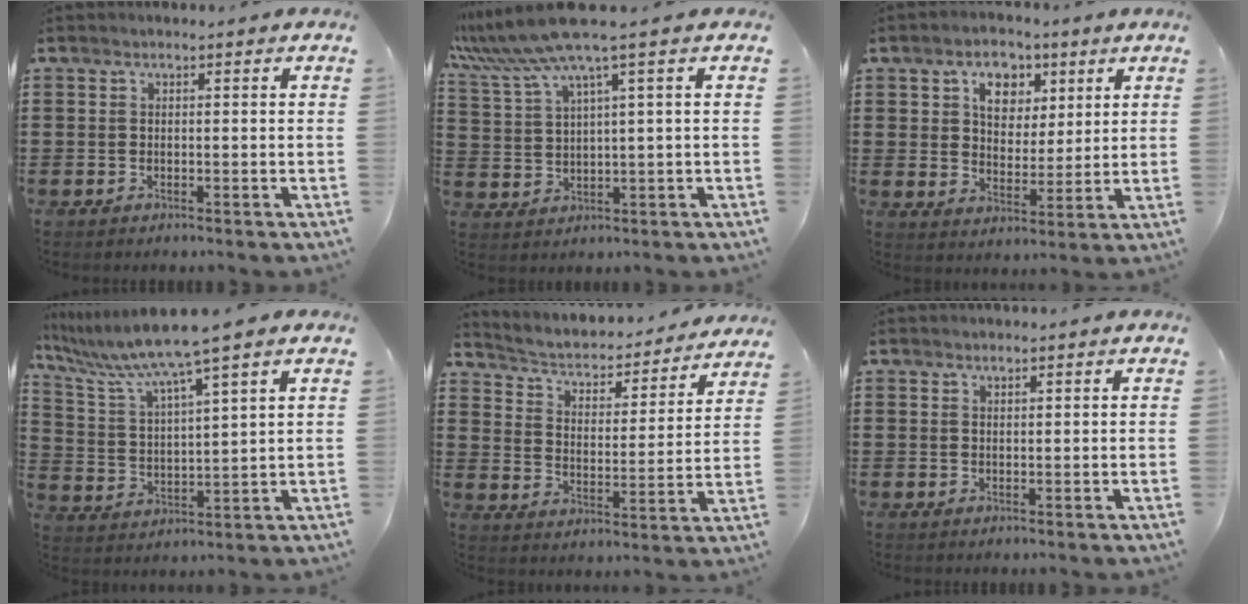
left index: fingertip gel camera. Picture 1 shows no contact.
{"total": 7.2, "force": [4.7, -0.3, 5.4], "torque": [-0.137, -0.030, 0.077]}
{"total": 6.5, "force": [3.5, 4.5, 3.1], "torque": [-0.053, 0.005, 0.056]}
{"total": 8.5, "force": [6.9, -1.1, 4.7], "torque": [-0.119, -0.044, 0.112]}
{"total": 3.0, "force": [2.6, 1.1, 1.0], "torque": [-0.038, -0.026, 0.033]}
{"total": 0.9, "force": [0.9, 0.0, 0.3], "torque": [-0.006, -0.002, 0.017]}